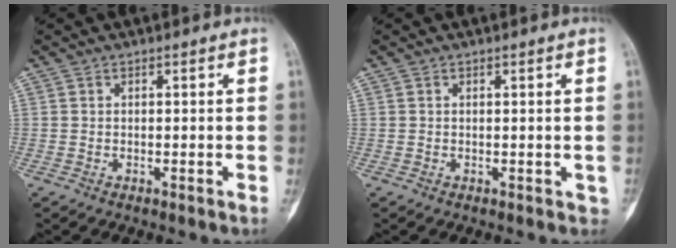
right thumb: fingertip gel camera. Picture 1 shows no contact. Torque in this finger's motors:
{"motor_torque": [1.04, 0.58, 0.45, -0.12, 0.05]}